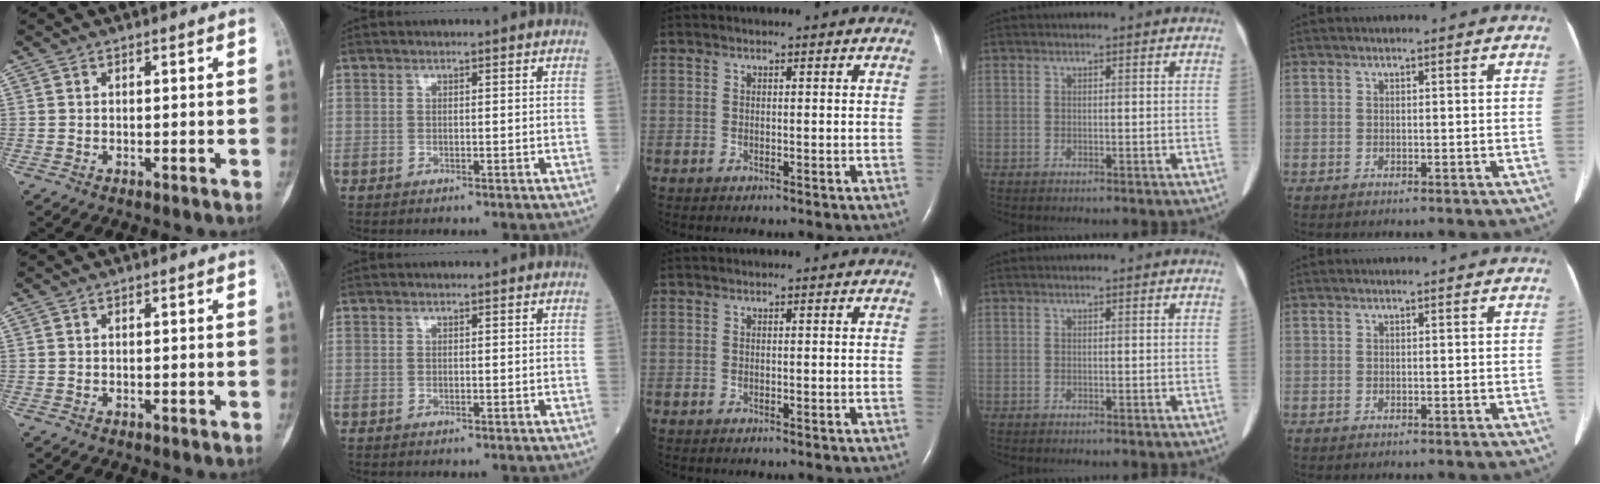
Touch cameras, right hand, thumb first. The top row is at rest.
{}